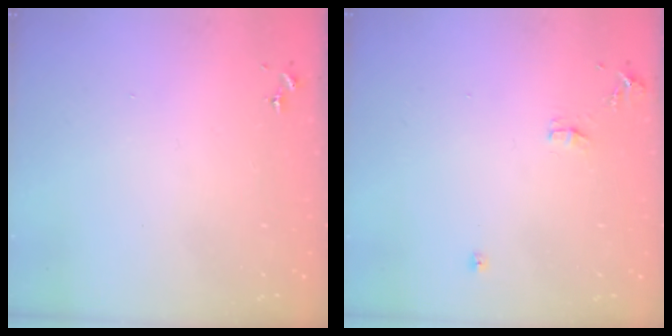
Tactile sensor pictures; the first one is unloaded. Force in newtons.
{"total": 6.9, "press": 6.9, "slide": 0.9}